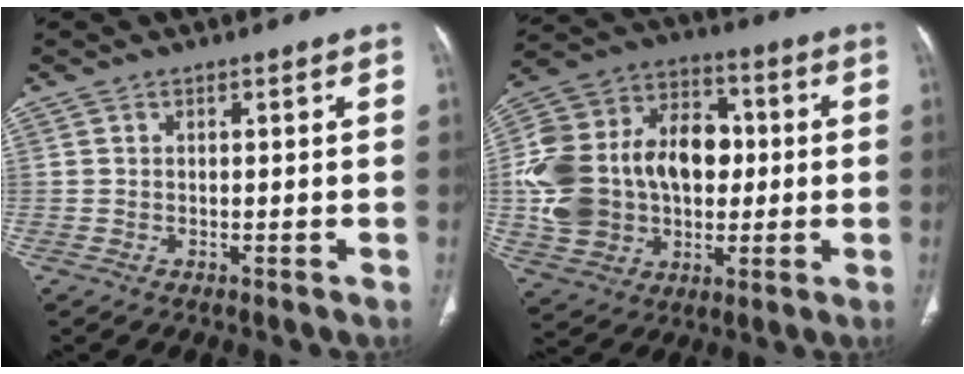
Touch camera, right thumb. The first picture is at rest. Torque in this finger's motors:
{"motor_torque": [0.28, 1.95, 0.67, 0.62, 0.20]}